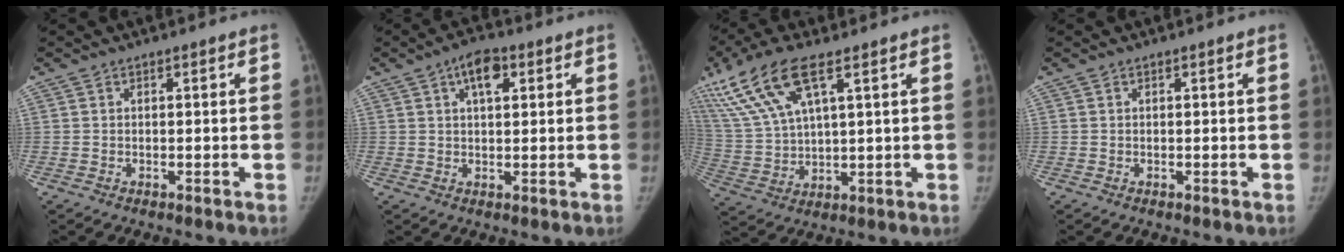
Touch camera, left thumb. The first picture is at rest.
{"total": 5.7, "force": [2.4, 2.9, 4.4], "torque": [-0.056, 0.002, 0.033]}
{"total": 14.2, "force": [7.8, 4.7, 10.9], "torque": [-0.243, -0.013, 0.158]}
{"total": 0.0}